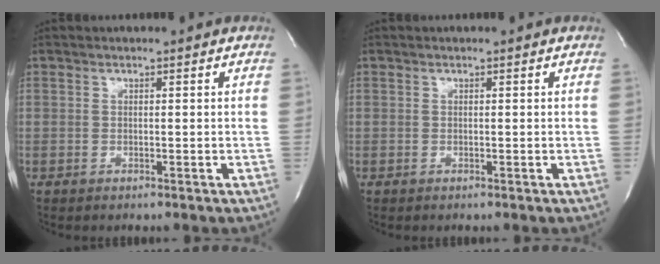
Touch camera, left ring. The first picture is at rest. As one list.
[{"total": 0.0}]